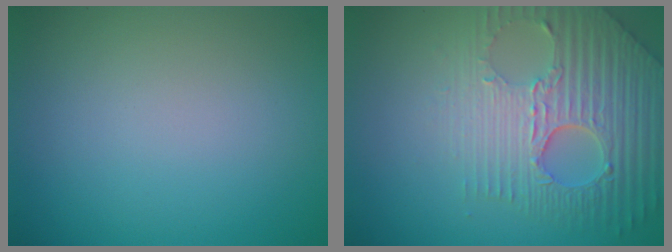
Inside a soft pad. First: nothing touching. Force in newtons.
{"total": 7.6, "press": 5.5, "slide": 5.3}